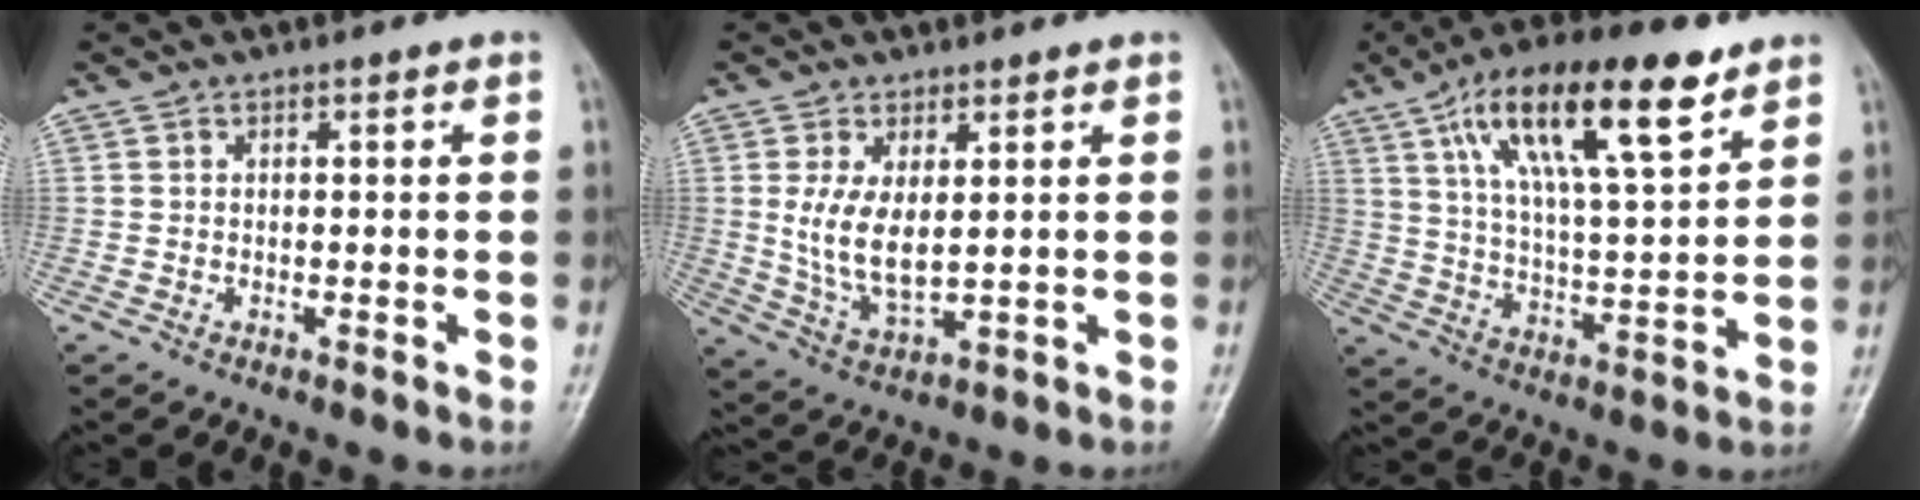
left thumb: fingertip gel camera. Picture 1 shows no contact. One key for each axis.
{"total": 9.1, "fx": 1.4, "fy": 4.3, "fz": 7.9, "tx": -0.151, "ty": -0.018, "tz": 0.040}
{"total": 19.5, "fx": 10.3, "fy": 6.0, "fz": 15.4, "tx": -0.240, "ty": -0.024, "tz": 0.177}